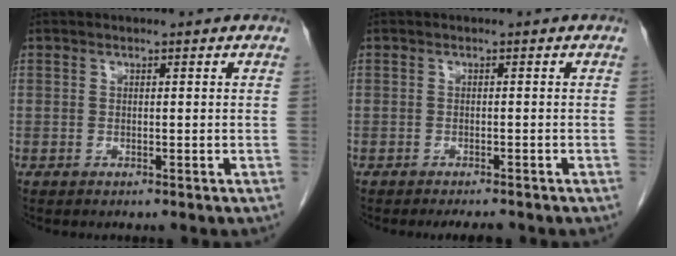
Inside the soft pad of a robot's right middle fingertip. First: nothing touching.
{"total": 2.4, "force": [-2.2, 0.4, 1.0], "torque": [-0.014, -0.006, -0.028]}